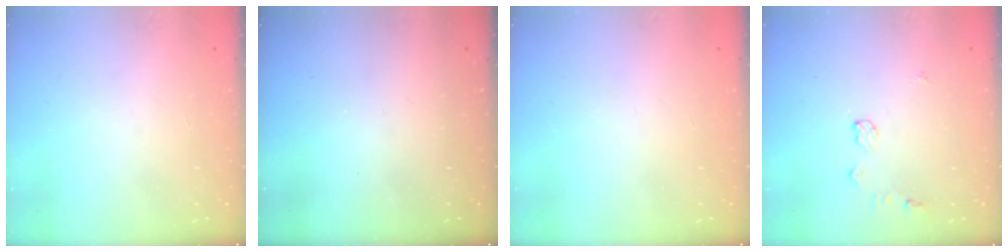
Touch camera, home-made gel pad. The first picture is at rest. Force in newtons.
{"total": 0.0}
{"total": 0.0}
{"total": 5.6, "press": 5.5, "slide": 0.6}